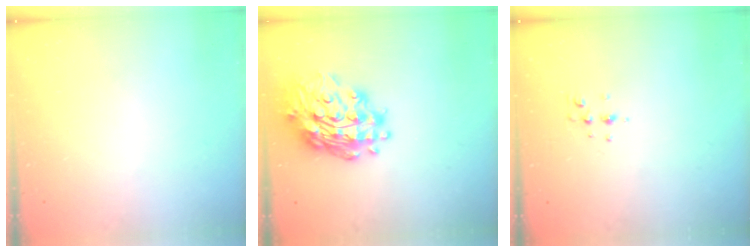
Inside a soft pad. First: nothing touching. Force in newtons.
{"total": 20.7, "press": 20.6, "slide": 1.9}
{"total": 4.1, "press": 3.7, "slide": 1.8}